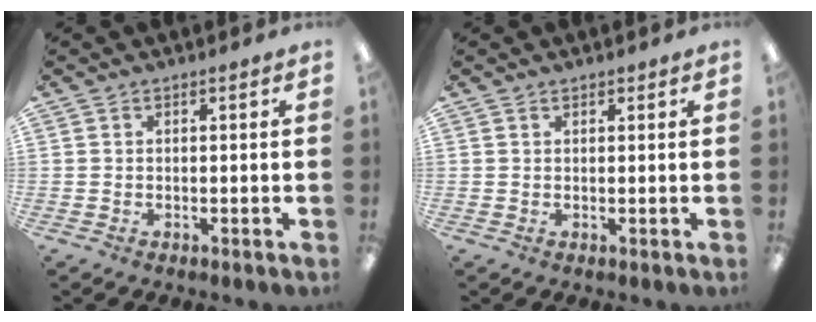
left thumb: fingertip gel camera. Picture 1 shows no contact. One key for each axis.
{"total": 0.9, "fx": 0.7, "fy": 0.3, "fz": 0.5, "tx": -0.011, "ty": -0.001, "tz": 0.012}